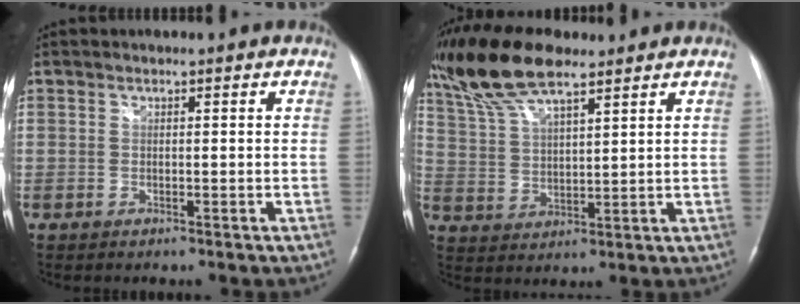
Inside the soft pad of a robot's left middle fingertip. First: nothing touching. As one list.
[{"total": 12.3, "force": [9.3, 3.0, 7.5], "torque": [-0.160, 0.020, 0.182]}]